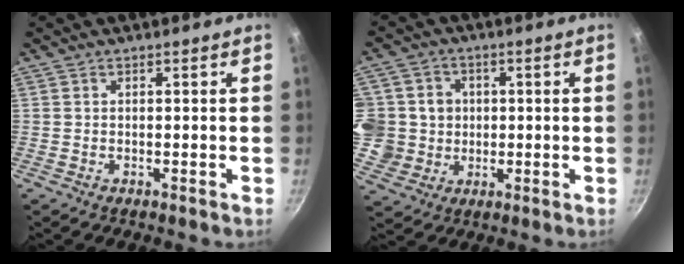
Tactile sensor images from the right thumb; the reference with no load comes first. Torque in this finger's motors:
{"motor_torque": [0.01, 0.53, 0.54, 0.03, 0.25]}